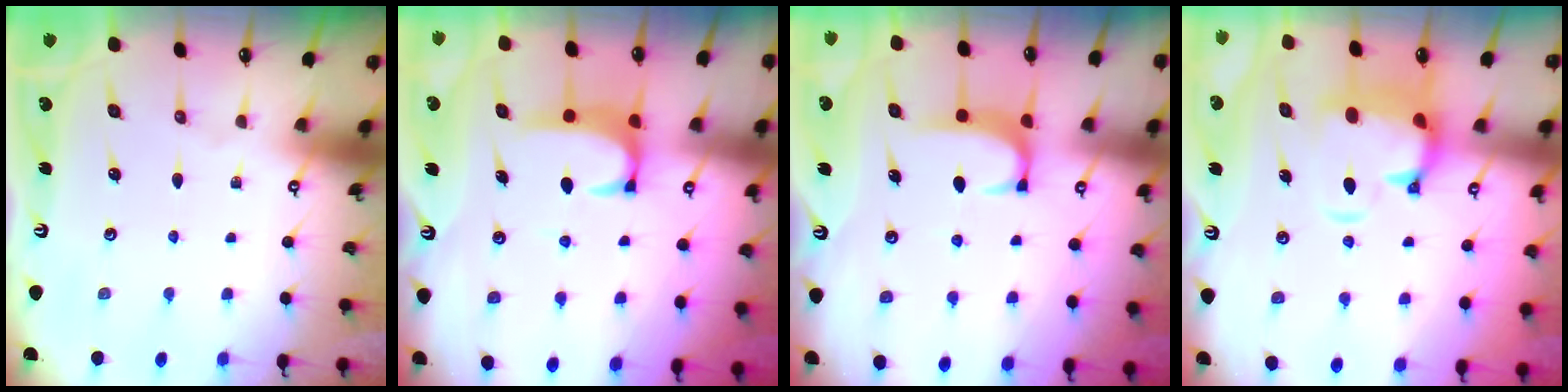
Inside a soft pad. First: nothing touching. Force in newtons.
{"total": 2.6, "press": 2.5, "slide": 0.7}
{"total": 1.6, "press": 1.5, "slide": 0.5}
{"total": 3.4, "press": 3.0, "slide": 1.6}